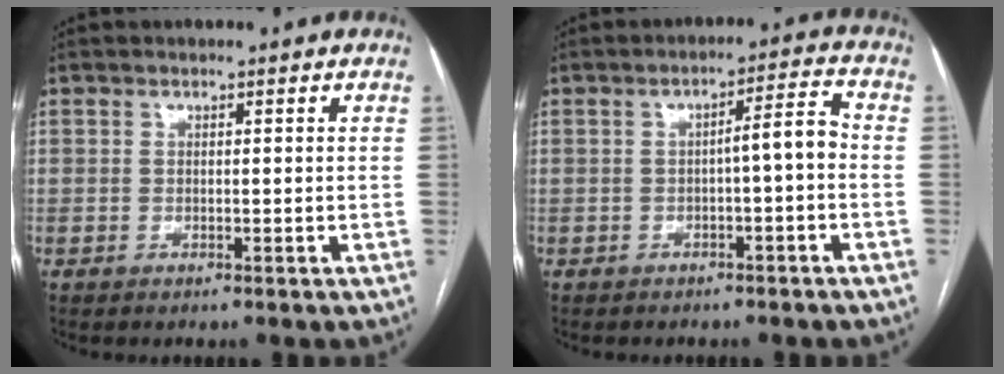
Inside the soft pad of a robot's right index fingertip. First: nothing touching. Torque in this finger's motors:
{"motor_torque": [0.62, -0.22, 0.40, 0.07]}